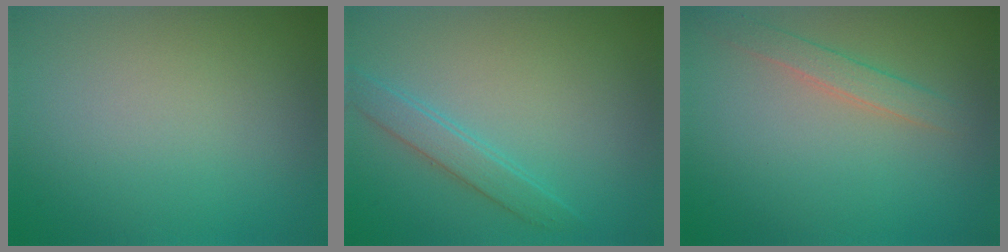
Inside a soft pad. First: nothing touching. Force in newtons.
{"total": 2.2, "press": 2.1, "slide": 0.2}
{"total": 2.0, "press": 2.0, "slide": 0.0}